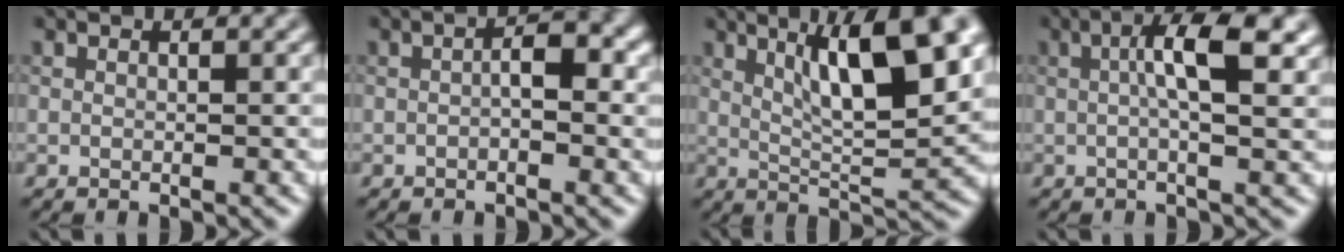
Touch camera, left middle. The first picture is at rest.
{"total": 2.2, "force": [-0.3, 0.8, 2.0], "torque": [-0.035, 0.005, -0.009]}
{"total": 10.0, "force": [4.1, 2.6, 8.7], "torque": [-0.127, 0.008, 0.067]}
{"total": 5.6, "force": [1.2, 1.3, 5.3], "torque": [-0.086, 0.008, 0.015]}